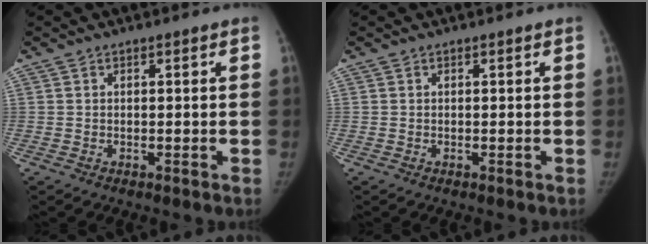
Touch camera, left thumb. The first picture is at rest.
{"total": 0.0}